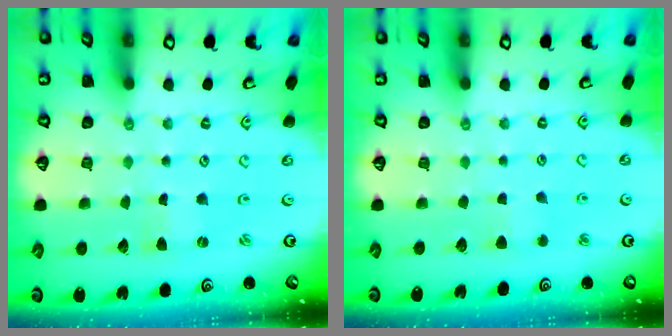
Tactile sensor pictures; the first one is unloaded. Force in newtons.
{"total": 2.5, "press": 2.4, "slide": 0.7}